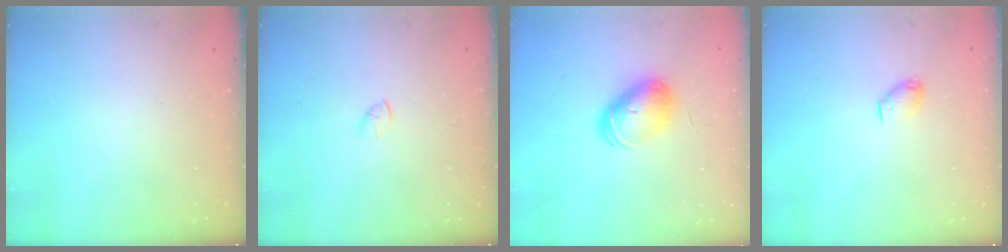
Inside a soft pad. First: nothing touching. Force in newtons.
{"total": 1.5, "press": 1.4, "slide": 0.4}
{"total": 8.4, "press": 8.4, "slide": 0.6}
{"total": 5.4, "press": 5.3, "slide": 0.7}